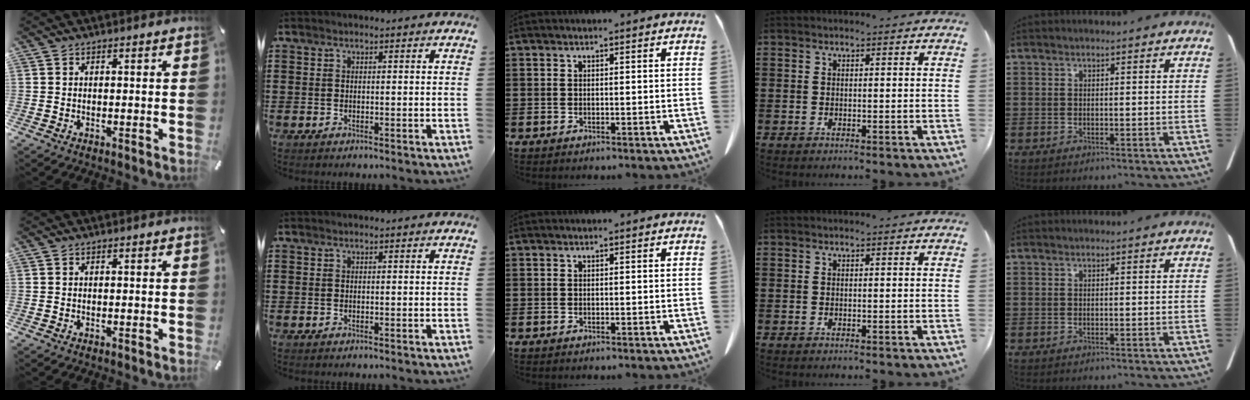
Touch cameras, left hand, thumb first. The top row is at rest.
{}